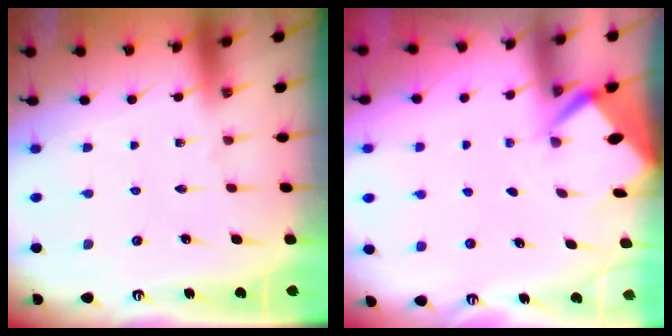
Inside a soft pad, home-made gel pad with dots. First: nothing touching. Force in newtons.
{"total": 2.7, "press": 2.7, "slide": 0.2}